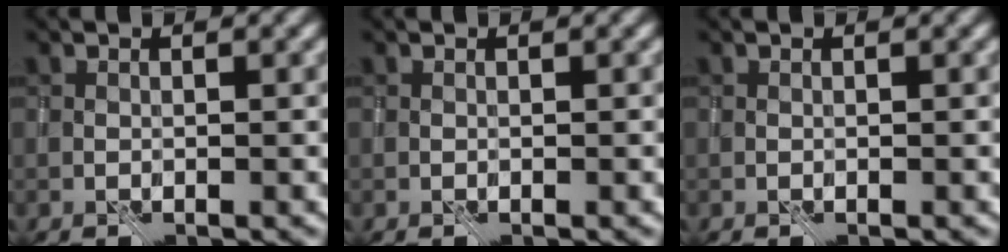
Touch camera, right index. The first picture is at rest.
{"total": 0.0}
{"total": 0.0}